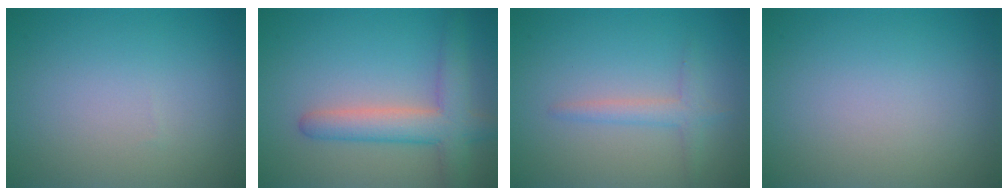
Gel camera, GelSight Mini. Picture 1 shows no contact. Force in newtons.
{"total": 4.9, "press": 4.9, "slide": 0.3}
{"total": 1.7, "press": 1.7, "slide": 0.1}
{"total": 0.0}